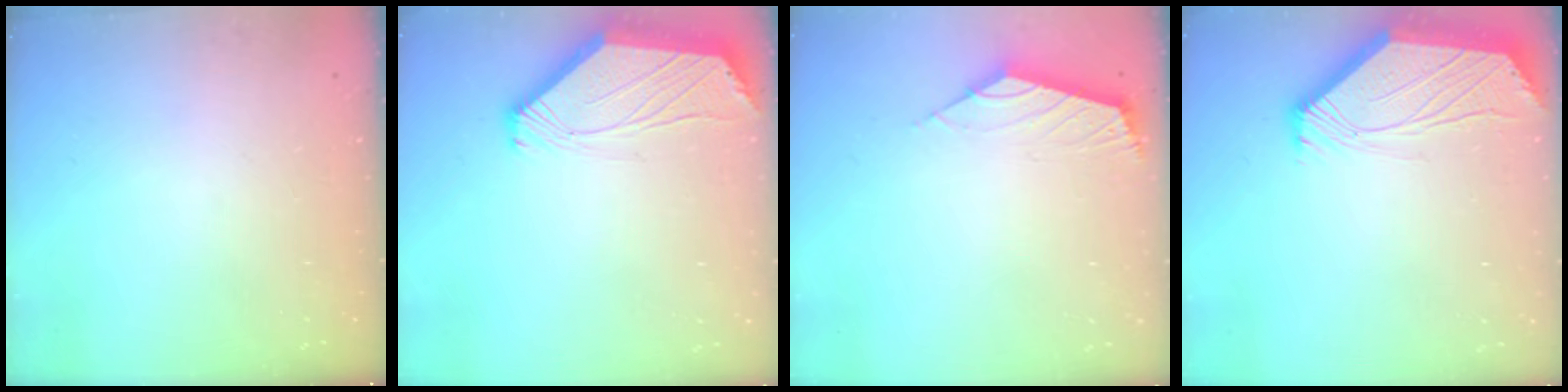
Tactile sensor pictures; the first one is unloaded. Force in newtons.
{"total": 2.4, "press": 2.4, "slide": 0.6}
{"total": 2.5, "press": 2.4, "slide": 0.7}
{"total": 2.6, "press": 2.6, "slide": 0.5}